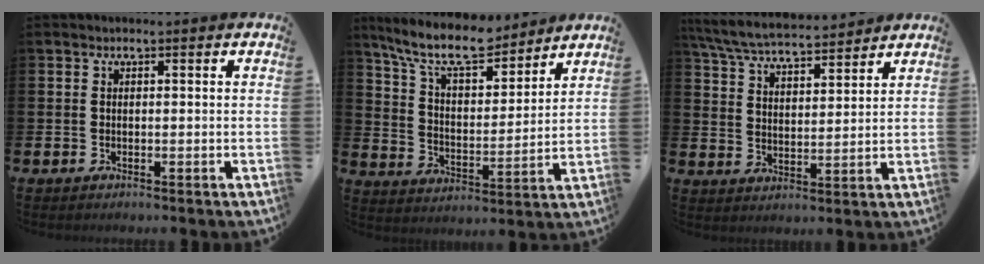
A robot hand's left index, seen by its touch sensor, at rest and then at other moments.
{"total": 10.2, "force": [9.0, 2.7, 4.0], "torque": [-0.106, -0.050, 0.158]}
{"total": 6.3, "force": [6.1, 0.8, 1.5], "torque": [-0.057, -0.033, 0.109]}